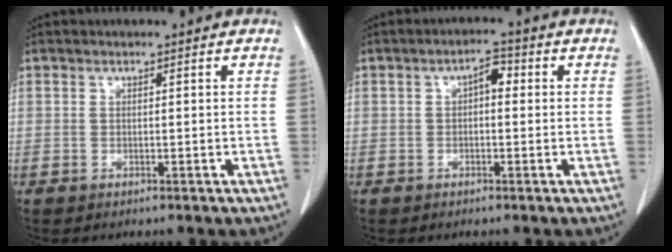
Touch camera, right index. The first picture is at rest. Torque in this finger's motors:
{"motor_torque": [0.40, -0.03, 0.03, 0.01]}